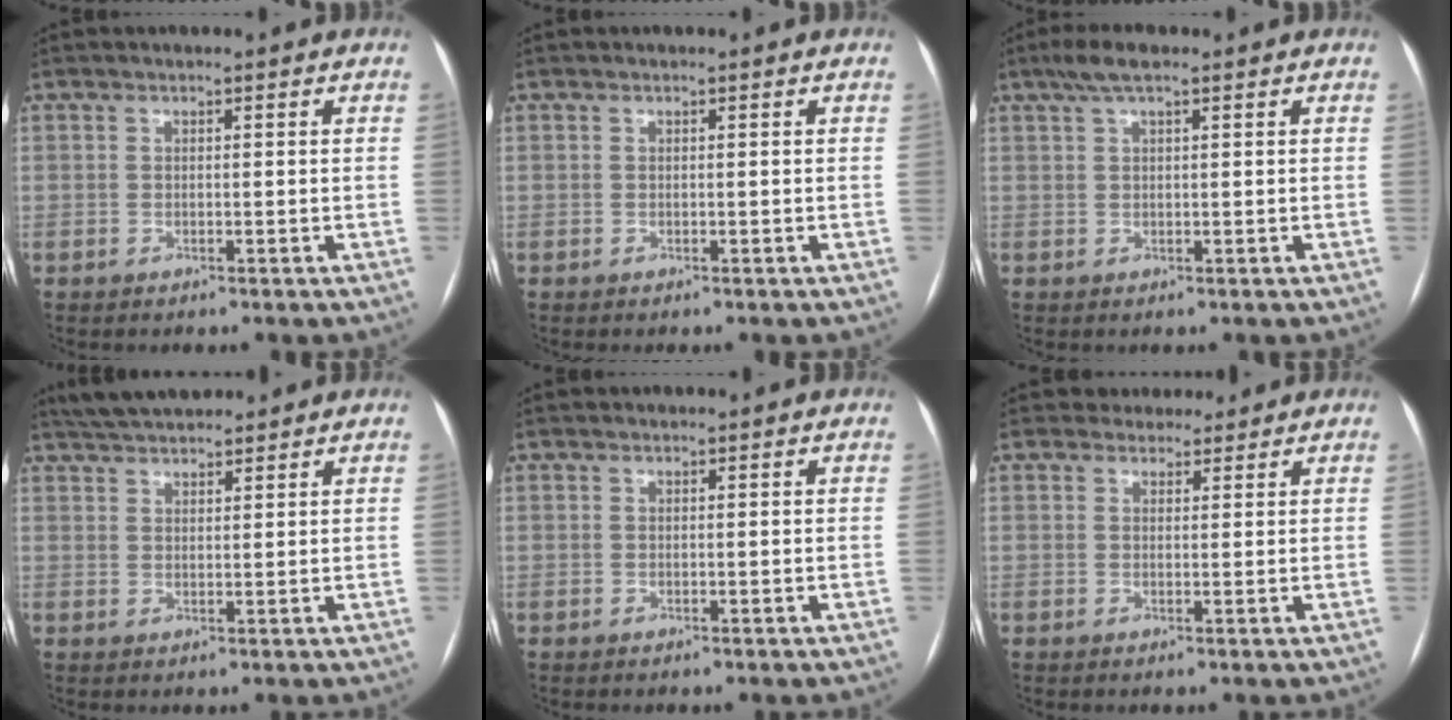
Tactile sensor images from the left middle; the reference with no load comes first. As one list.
[{"total": 0.0}, {"total": 3.8, "force": [2.5, 0.8, 2.8], "torque": [-0.059, 0.020, 0.045]}, {"total": 7.2, "force": [6.5, 1.7, 2.8], "torque": [-0.050, 0.034, 0.113]}, {"total": 0.0}, {"total": 3.3, "force": [2.9, 1.6, -0.1], "torque": [0.007, 0.009, 0.039]}]